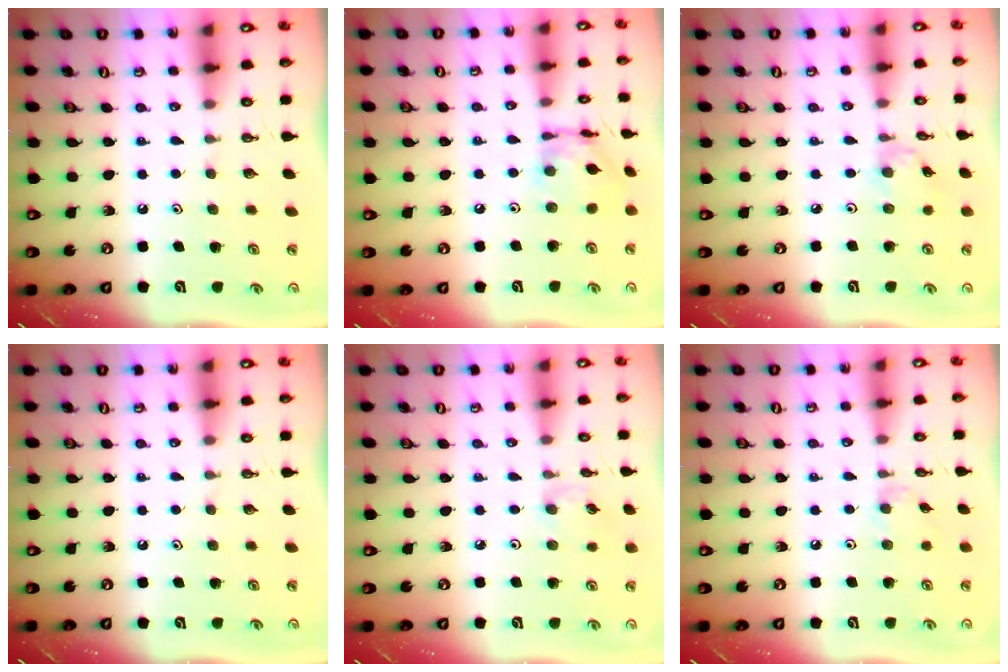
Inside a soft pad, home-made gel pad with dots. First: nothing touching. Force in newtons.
{"total": 10.5, "press": 10.4, "slide": 0.8}
{"total": 1.0, "press": 1.0, "slide": 0.2}
{"total": 0.0}
{"total": 2.7, "press": 2.6, "slide": 0.5}
{"total": 3.9, "press": 3.9, "slide": 0.5}